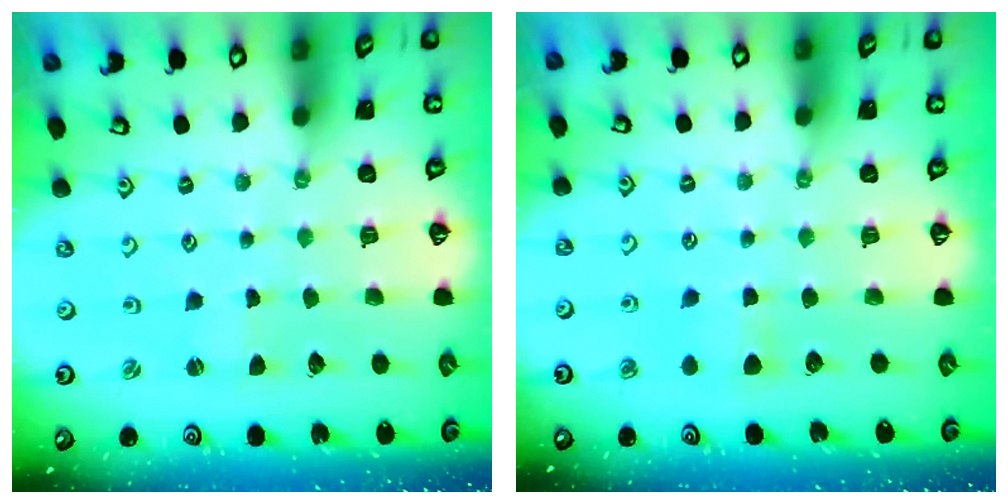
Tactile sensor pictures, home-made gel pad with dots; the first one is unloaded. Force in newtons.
{"total": 4.5, "press": 4.4, "slide": 0.9}